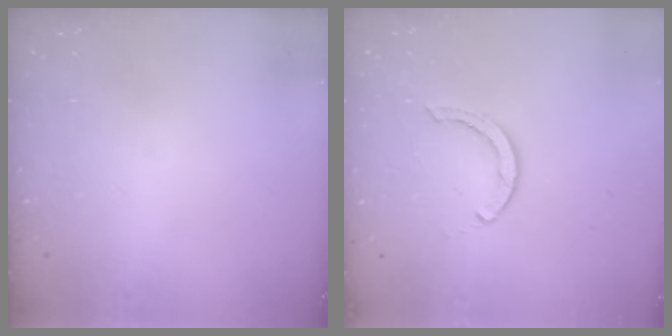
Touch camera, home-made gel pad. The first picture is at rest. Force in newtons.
{"total": 2.6, "press": 2.6, "slide": 0.1}